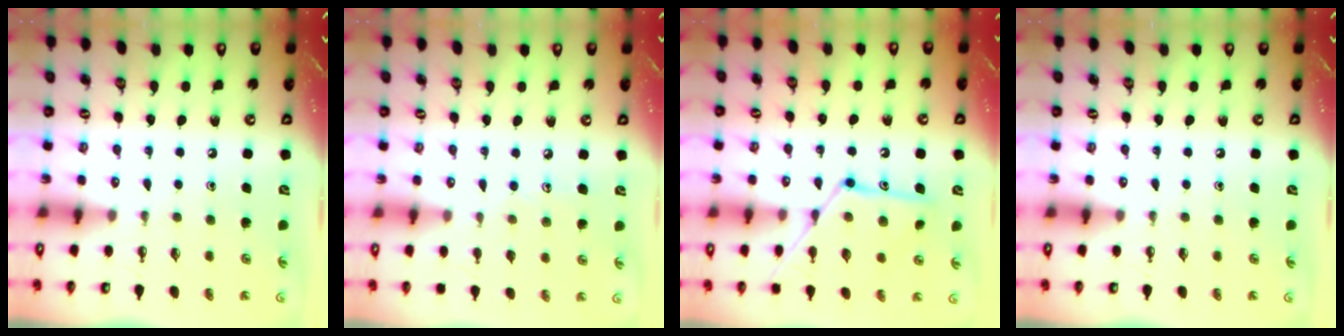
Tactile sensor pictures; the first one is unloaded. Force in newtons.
{"total": 6.0, "press": 6.0, "slide": 0.6}
{"total": 12.9, "press": 12.8, "slide": 0.6}
{"total": 0.0}